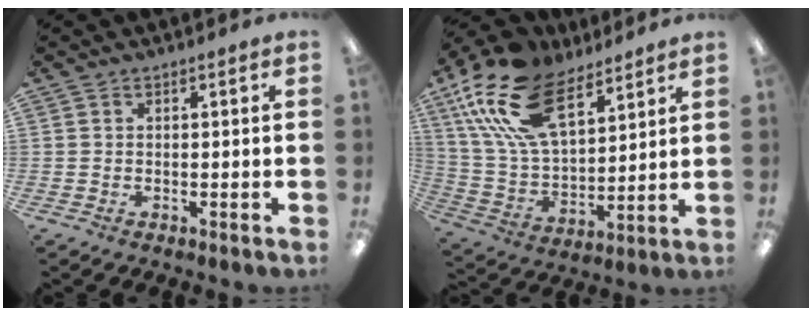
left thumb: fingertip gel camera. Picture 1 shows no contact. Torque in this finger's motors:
{"motor_torque": [0.89, 0.73, 1.50, -1.27, 0.62]}